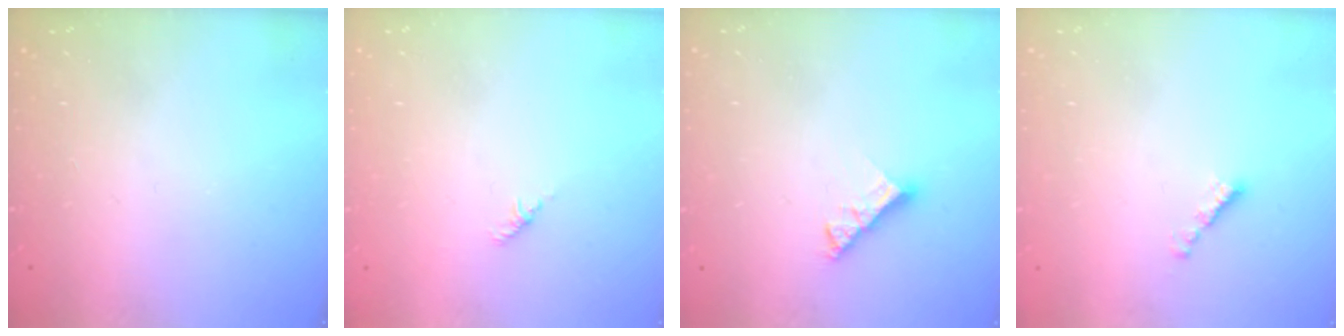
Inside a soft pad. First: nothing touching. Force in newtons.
{"total": 1.8, "press": 1.7, "slide": 0.6}
{"total": 6.6, "press": 6.6, "slide": 0.6}
{"total": 2.1, "press": 2.0, "slide": 0.7}